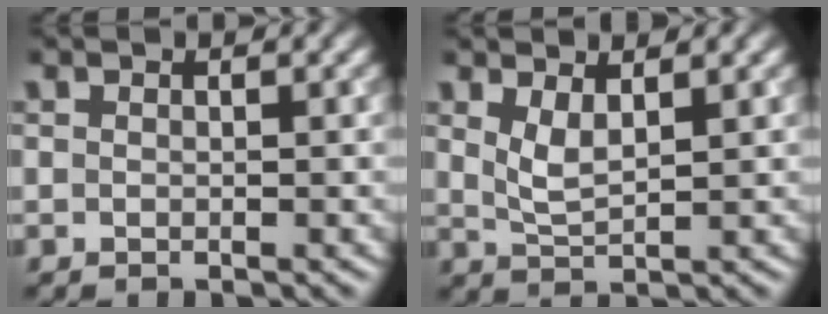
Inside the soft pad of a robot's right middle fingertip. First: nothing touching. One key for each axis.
{"total": 2.2, "fx": 1.2, "fy": 0.7, "fz": 1.7, "tx": -0.041, "ty": -0.005, "tz": 0.028}